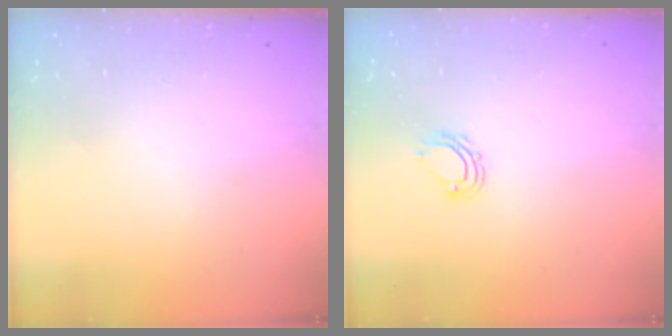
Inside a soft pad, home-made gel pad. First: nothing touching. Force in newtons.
{"total": 6.0, "press": 5.9, "slide": 1.0}